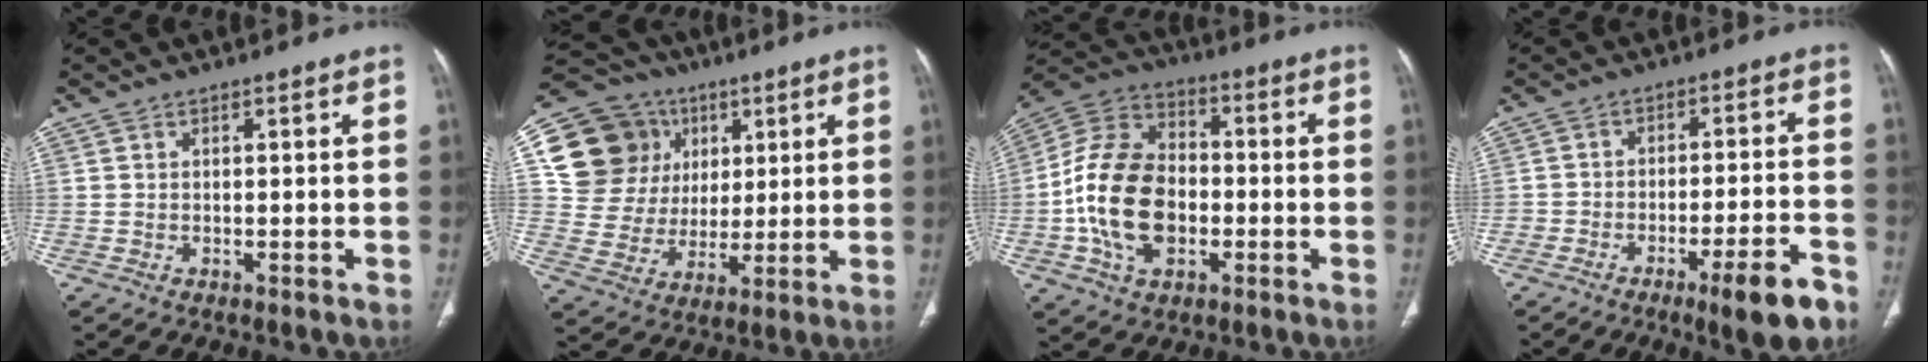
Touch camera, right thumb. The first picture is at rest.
{"total": 18.3, "force": [5.8, 16.1, 6.5], "torque": [-0.090, 0.023, 0.118]}
{"total": 17.3, "force": [-3.1, 11.8, 12.3], "torque": [-0.215, 0.027, -0.057]}
{"total": 10.0, "force": [-6.2, 2.1, 7.7], "torque": [-0.100, 0.035, -0.087]}